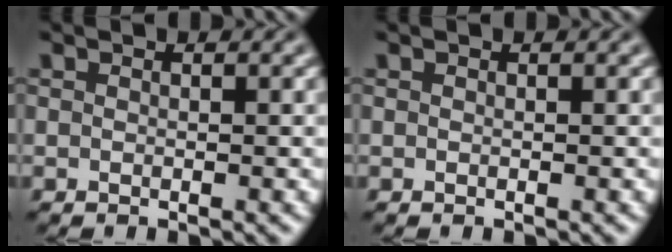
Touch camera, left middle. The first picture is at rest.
{"total": 0.0}